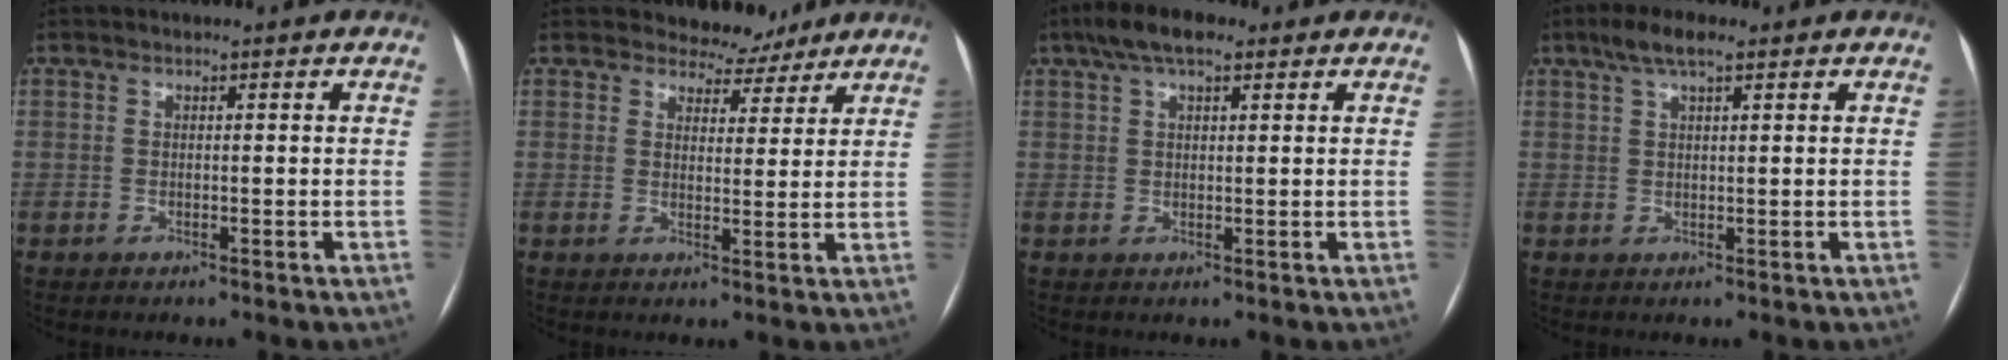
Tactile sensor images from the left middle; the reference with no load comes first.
{"total": 4.8, "force": [4.3, 2.3, 0.1], "torque": [0.006, -0.004, 0.051]}
{"total": 6.3, "force": [4.0, 2.0, 4.4], "torque": [-0.087, 0.026, 0.066]}
{"total": 4.7, "force": [2.9, 1.0, 3.5], "torque": [-0.073, 0.022, 0.053]}